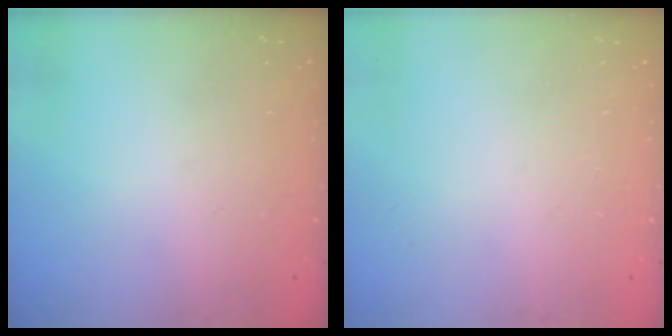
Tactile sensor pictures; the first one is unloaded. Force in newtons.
{"total": 0.0}